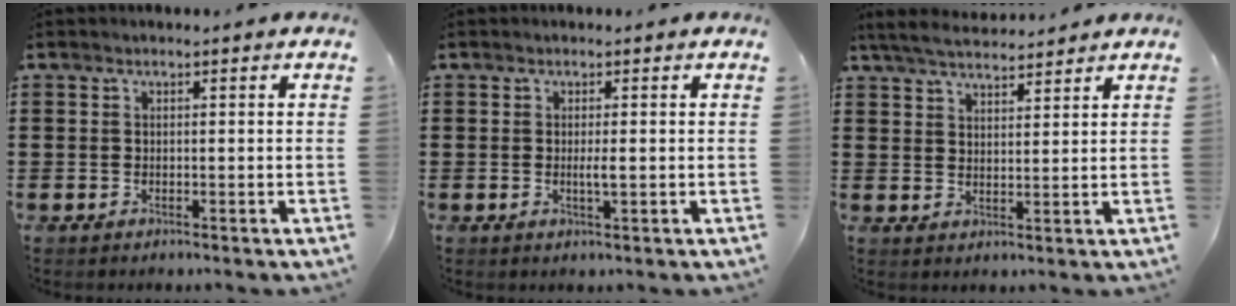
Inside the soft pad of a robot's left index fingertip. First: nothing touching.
{"total": 1.7, "force": [0.0, 0.1, 1.7], "torque": [-0.032, -0.005, -0.001]}
{"total": 4.7, "force": [4.4, 0.7, 1.4], "torque": [-0.042, -0.011, 0.082]}